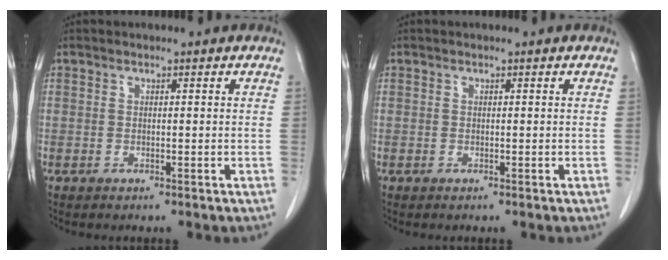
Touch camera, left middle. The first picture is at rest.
{"total": 0.0}